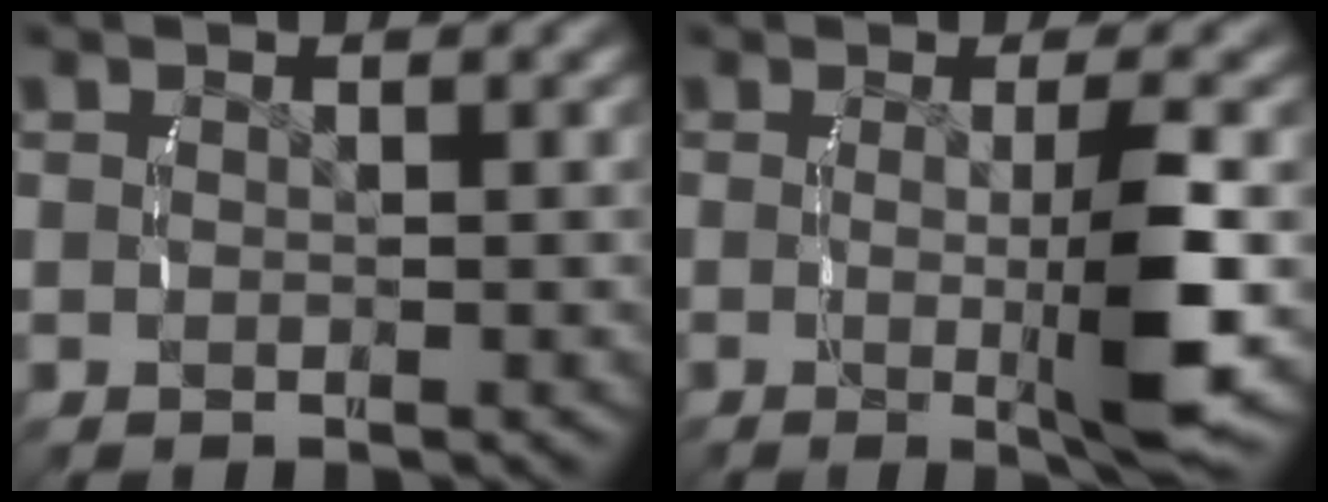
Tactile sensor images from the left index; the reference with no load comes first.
{"total": 5.9, "force": [-0.9, 0.3, 5.8], "torque": [-0.090, -0.015, -0.010]}